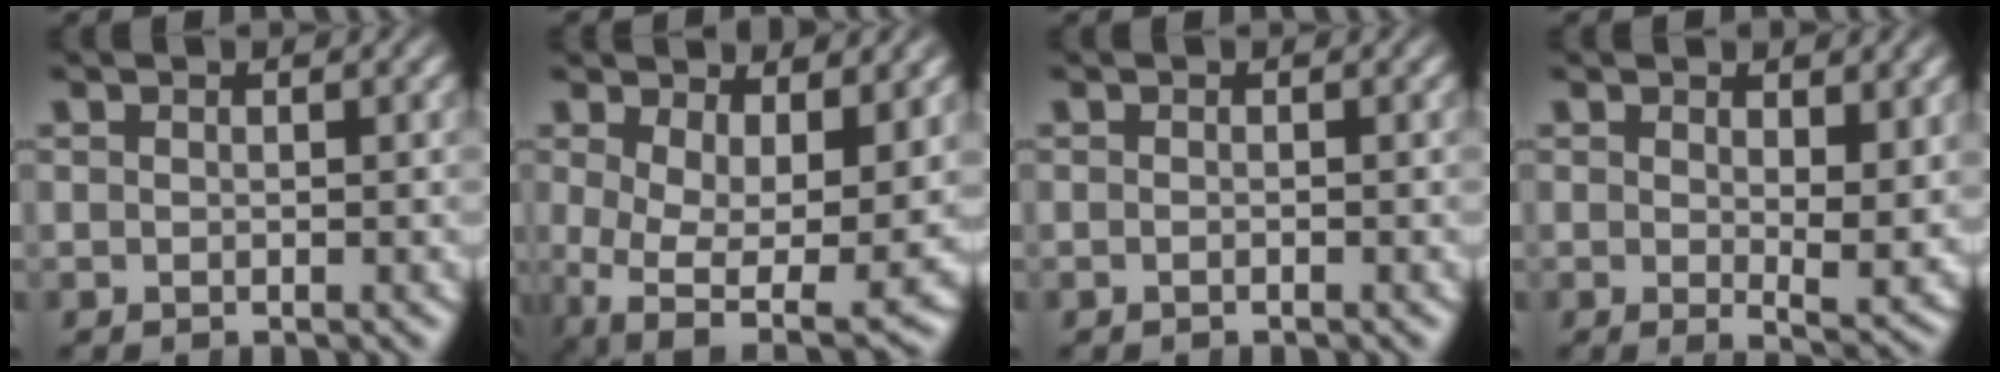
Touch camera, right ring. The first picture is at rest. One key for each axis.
{"total": 7.4, "fx": -1.5, "fy": 4.7, "fz": 5.5, "tx": -0.112, "ty": -0.051, "tz": -0.008}
{"total": 0.0}
{"total": 2.5, "fx": 0.9, "fy": 0.5, "fz": 2.3, "tx": -0.028, "ty": -0.018, "tz": 0.017}